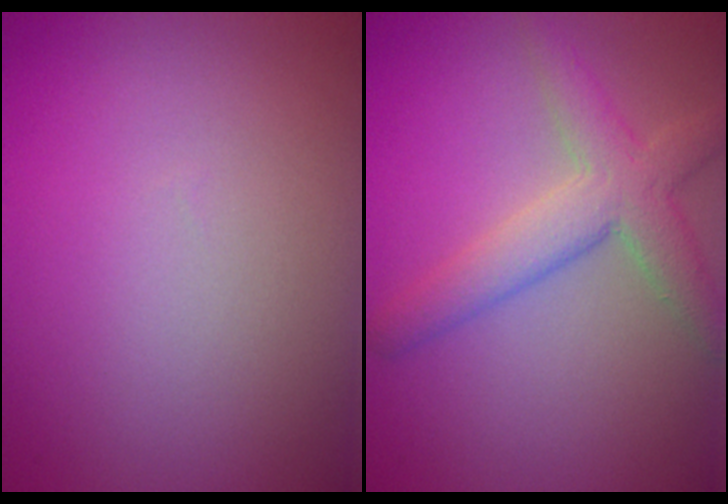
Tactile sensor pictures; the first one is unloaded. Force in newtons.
{"total": 4.6, "press": 4.6, "slide": 0.3}